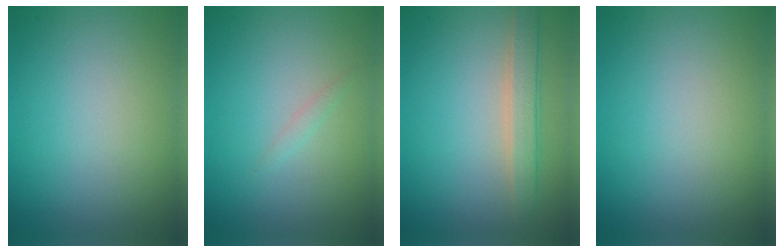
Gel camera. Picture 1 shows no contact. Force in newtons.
{"total": 0.6, "press": 0.6, "slide": 0.1}
{"total": 2.6, "press": 2.6, "slide": 0.2}
{"total": 0.0}